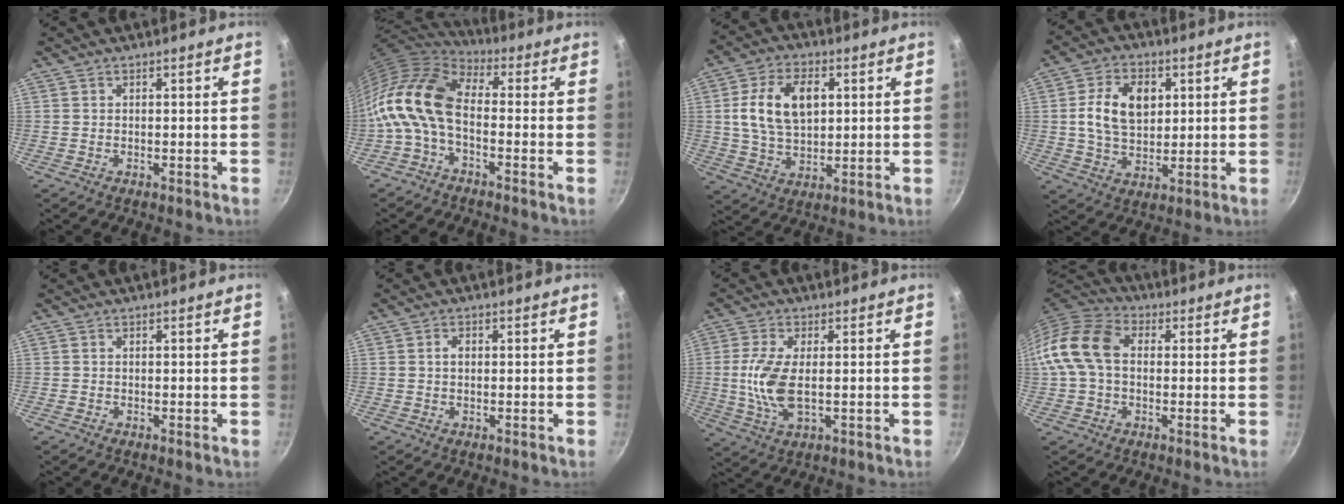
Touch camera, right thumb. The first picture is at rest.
{"total": 13.4, "force": [-2.2, 7.4, 10.9], "torque": [-0.204, 0.030, -0.061]}
{"total": 12.9, "force": [2.7, 8.0, 9.7], "torque": [-0.159, 0.000, 0.048]}
{"total": 11.4, "force": [2.4, 7.8, 8.0], "torque": [-0.121, -0.002, 0.038]}
{"total": 0.0}
{"total": 1.7, "force": [0.1, 1.2, 1.2], "torque": [-0.019, 0.005, 0.002]}
{"total": 9.0, "force": [0.0, 4.0, 8.1], "torque": [-0.175, -0.005, -0.002]}
{"total": 12.2, "force": [0.8, 8.6, 8.6], "torque": [-0.147, 0.029, -0.005]}